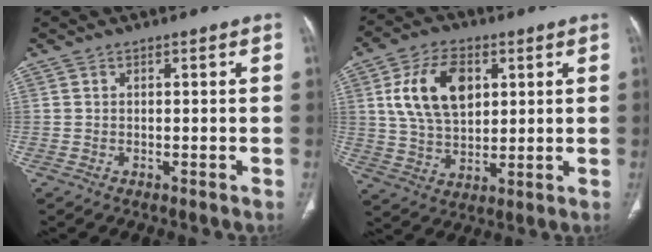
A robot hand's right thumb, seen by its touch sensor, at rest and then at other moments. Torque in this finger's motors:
{"motor_torque": [-0.71, 1.07, 1.28, 0.33, 0.13]}